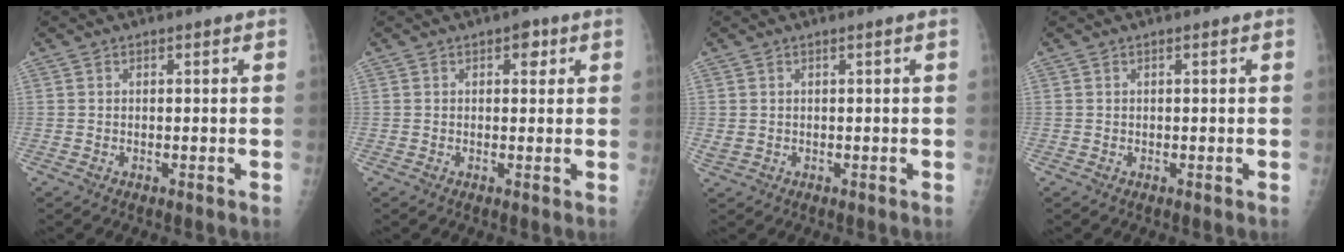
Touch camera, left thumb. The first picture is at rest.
{"total": 2.3, "force": [1.0, 1.4, 1.5], "torque": [-0.006, 0.000, 0.009]}
{"total": 1.4, "force": [0.2, 0.6, 1.2], "torque": [-0.039, 0.005, 0.013]}
{"total": 0.0}